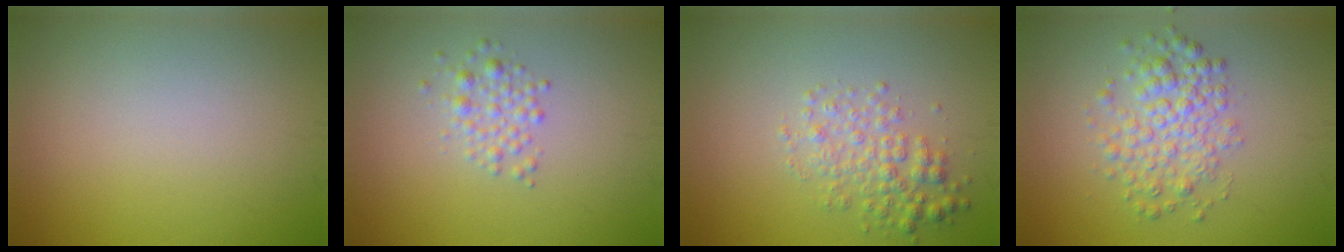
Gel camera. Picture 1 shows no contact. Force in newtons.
{"total": 1.9, "press": 1.9, "slide": 0.1}
{"total": 2.9, "press": 2.9, "slide": 0.0}
{"total": 3.9, "press": 3.9, "slide": 0.1}